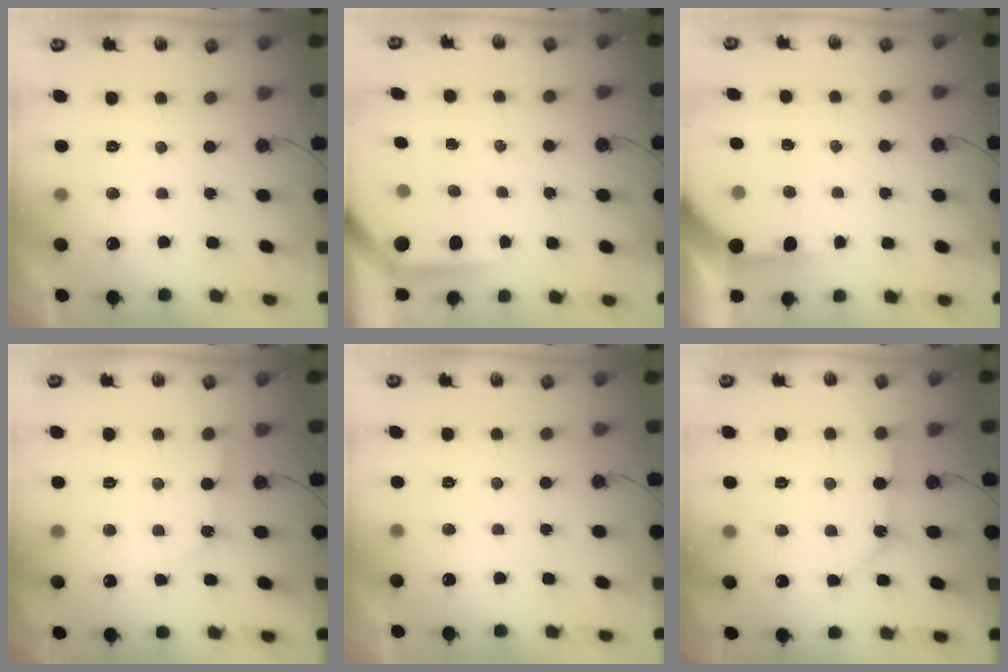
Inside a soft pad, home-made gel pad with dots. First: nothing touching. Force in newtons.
{"total": 4.0, "press": 4.0, "slide": 0.3}
{"total": 3.9, "press": 3.9, "slide": 0.5}
{"total": 2.4, "press": 2.3, "slide": 0.3}
{"total": 0.0}
{"total": 11.6, "press": 11.6, "slide": 1.1}